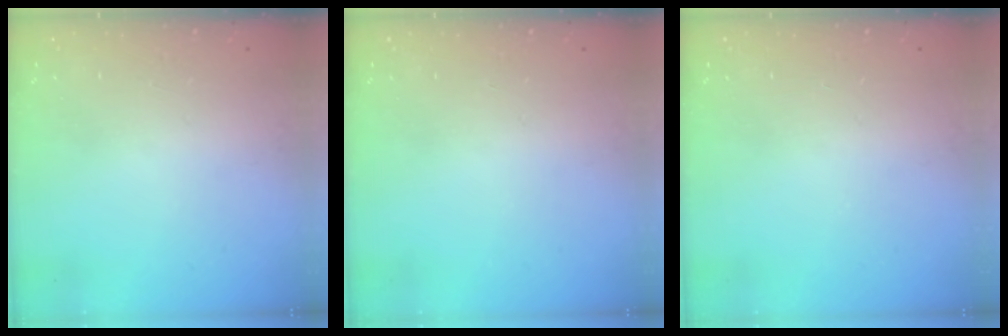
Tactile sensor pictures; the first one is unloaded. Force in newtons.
{"total": 0.0}
{"total": 0.0}